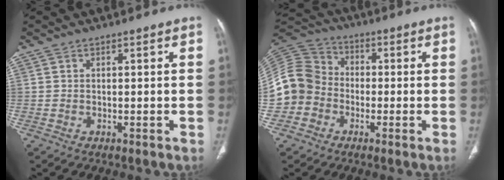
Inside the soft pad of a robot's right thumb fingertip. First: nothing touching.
{"total": 11.8, "force": [-2.9, 10.6, 4.3], "torque": [-0.079, 0.041, -0.063]}